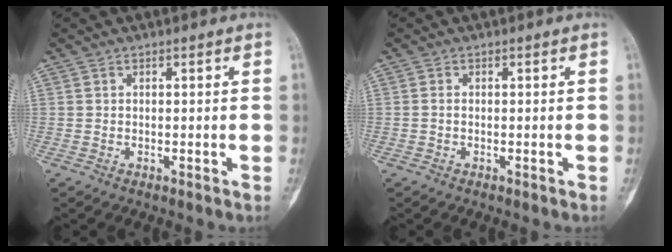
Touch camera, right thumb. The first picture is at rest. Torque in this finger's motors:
{"motor_torque": [-0.48, -0.48, 0.31, 0.01, -0.06]}